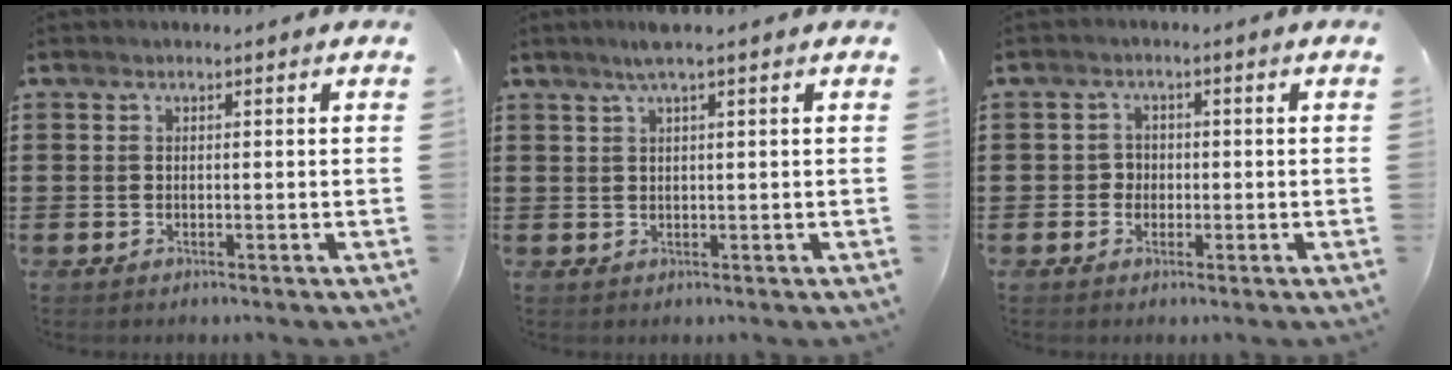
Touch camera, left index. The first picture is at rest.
{"total": 2.4, "force": [1.4, -0.2, 2.0], "torque": [-0.039, 0.001, 0.025]}
{"total": 2.0, "force": [-0.4, 1.9, 0.5], "torque": [-0.018, 0.006, -0.012]}